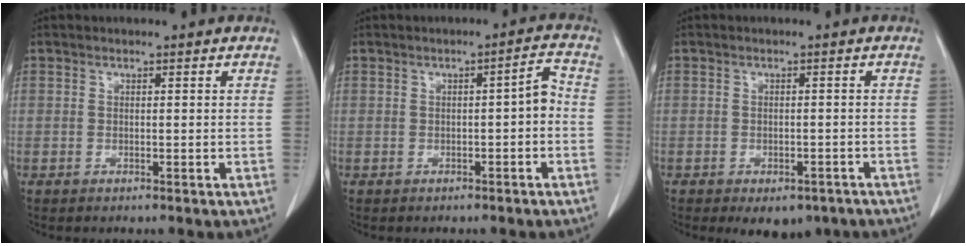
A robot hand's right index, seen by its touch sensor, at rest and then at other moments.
{"total": 3.1, "force": [-0.6, 0.6, 2.9], "torque": [-0.040, 0.015, -0.008]}
{"total": 6.0, "force": [-4.5, 3.3, 2.3], "torque": [-0.011, 0.003, -0.056]}